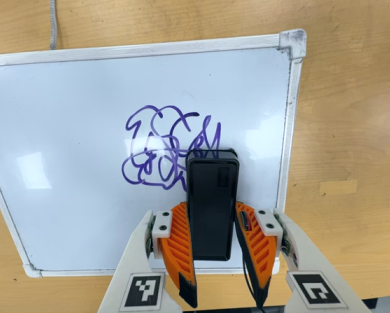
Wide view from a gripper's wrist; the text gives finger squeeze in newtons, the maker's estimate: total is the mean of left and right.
{"total": 4.0, "left": 2.6, "right": 5.3}